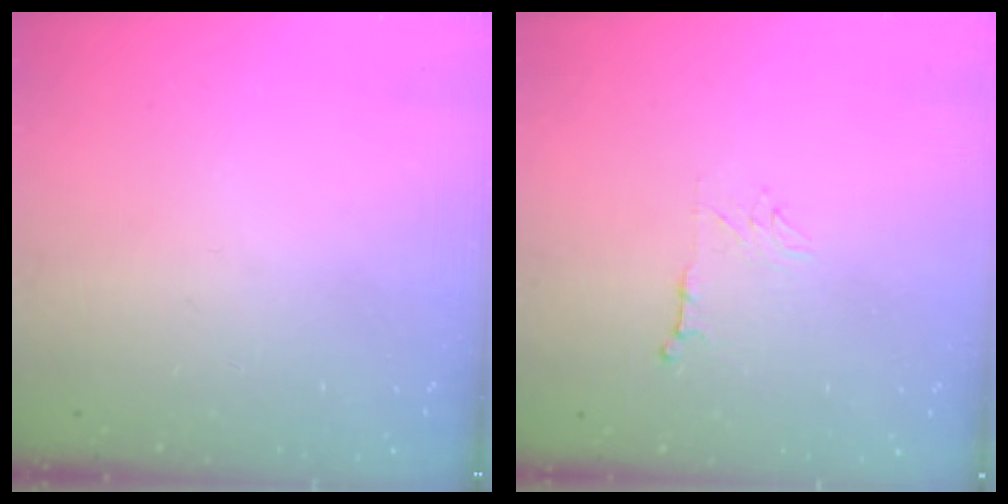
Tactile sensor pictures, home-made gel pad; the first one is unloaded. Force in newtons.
{"total": 5.2, "press": 5.2, "slide": 0.4}